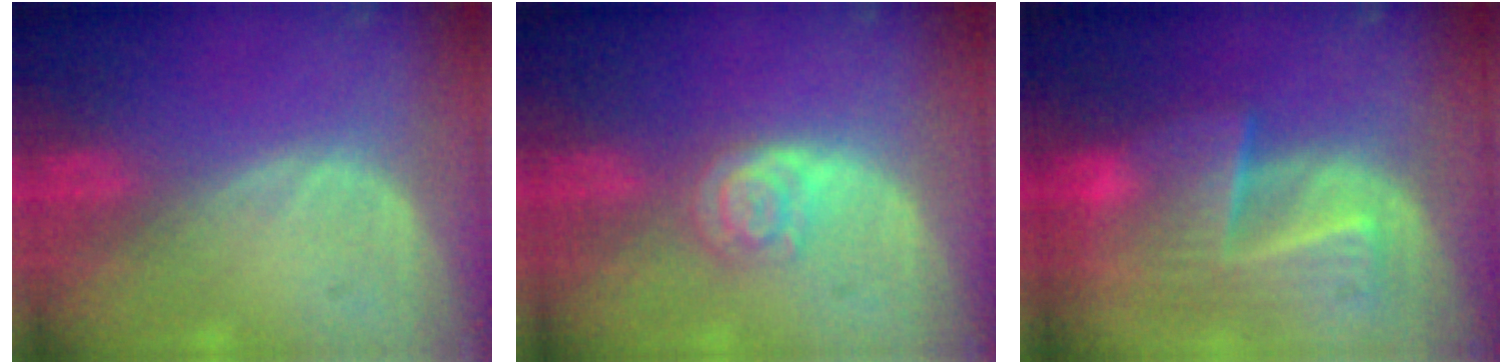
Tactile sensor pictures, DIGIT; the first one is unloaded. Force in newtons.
{"total": 4.3, "press": 3.8, "slide": 2.0}
{"total": 8.7, "press": 8.1, "slide": 3.1}